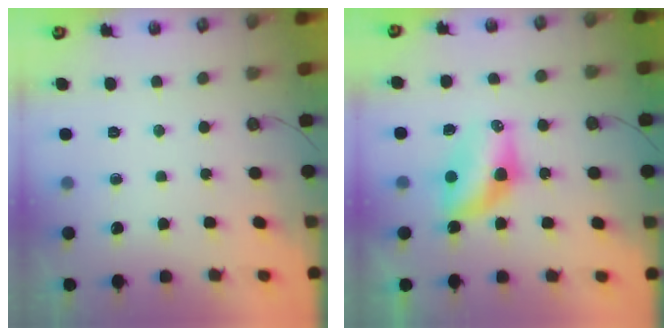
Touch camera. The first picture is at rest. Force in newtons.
{"total": 9.3, "press": 8.2, "slide": 4.3}